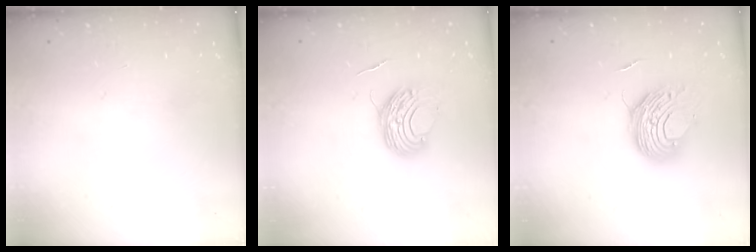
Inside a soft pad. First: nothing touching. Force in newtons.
{"total": 9.4, "press": 9.3, "slide": 0.6}
{"total": 9.6, "press": 9.5, "slide": 0.7}